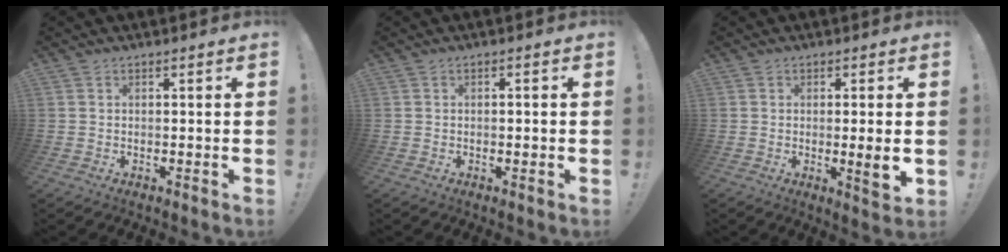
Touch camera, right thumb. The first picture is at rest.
{"total": 0.9, "force": [-0.2, 0.3, 0.8], "torque": [-0.008, 0.001, -0.006]}
{"total": 5.9, "force": [-0.3, 0.1, 5.8], "torque": [-0.071, -0.016, -0.006]}